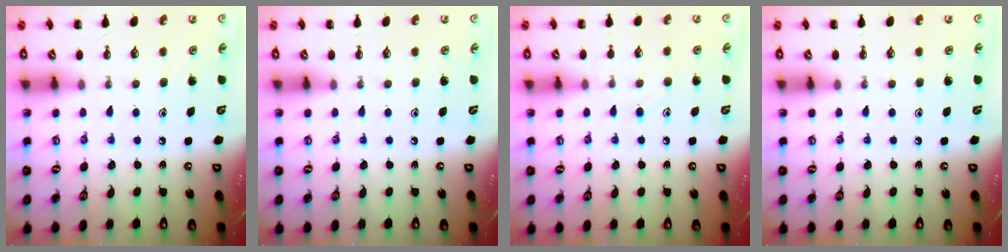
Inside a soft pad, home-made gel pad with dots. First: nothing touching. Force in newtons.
{"total": 0.0}
{"total": 7.2, "press": 6.8, "slide": 2.4}
{"total": 0.0}